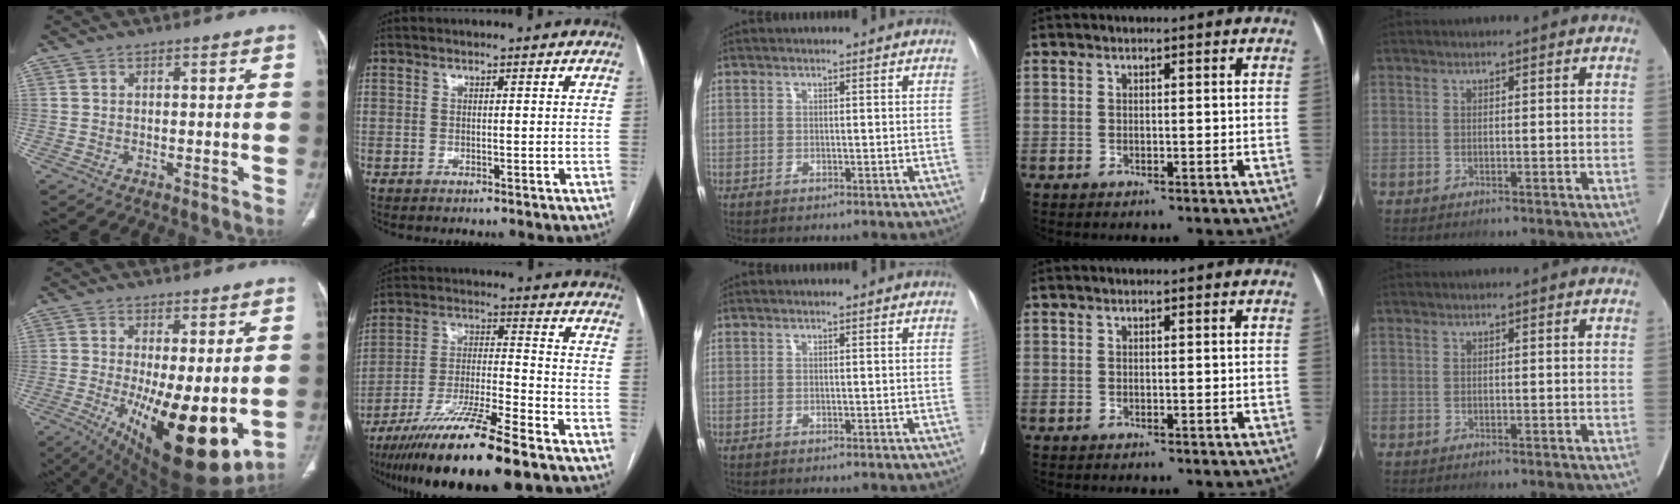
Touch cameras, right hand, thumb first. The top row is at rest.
{"thumb": {"total": 18.8, "force": [-3.5, 6.4, 17.3], "torque": [-0.252, -0.036, -0.030]}, "index": {"total": 17.1, "force": [-12.0, 0.7, 12.1], "torque": [-0.224, -0.040, -0.215]}}